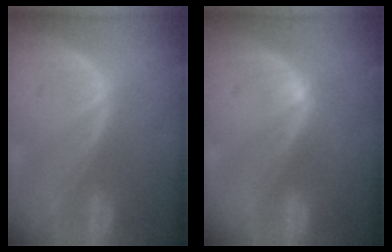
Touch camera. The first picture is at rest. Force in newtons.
{"total": 1.1, "press": 0.8, "slide": 0.7}